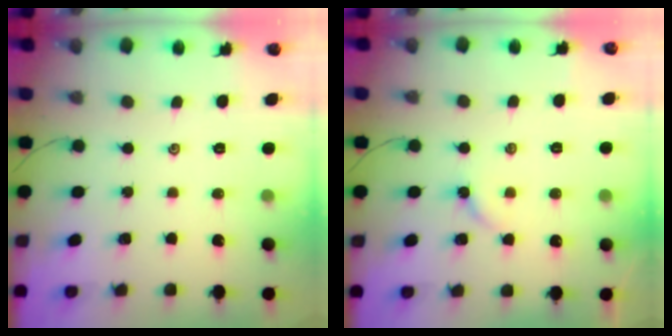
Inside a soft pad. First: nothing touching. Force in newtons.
{"total": 4.6, "press": 4.5, "slide": 0.7}